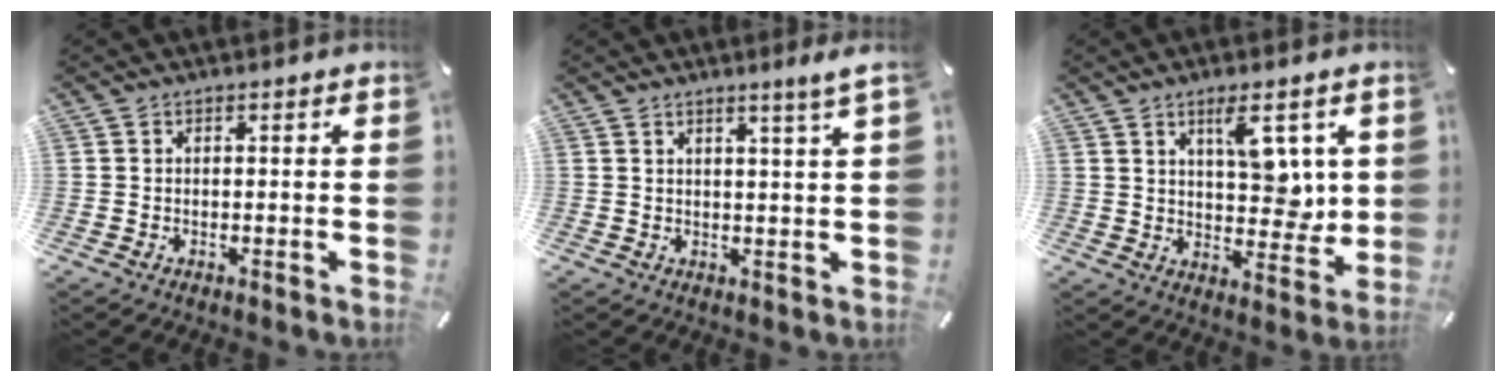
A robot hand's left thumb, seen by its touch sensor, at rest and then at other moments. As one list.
[{"total": 4.0, "force": [2.7, -0.5, 2.9], "torque": [-0.060, -0.012, 0.045]}, {"total": 10.6, "force": [4.5, 5.2, 8.0], "torque": [-0.099, -0.024, 0.073]}]